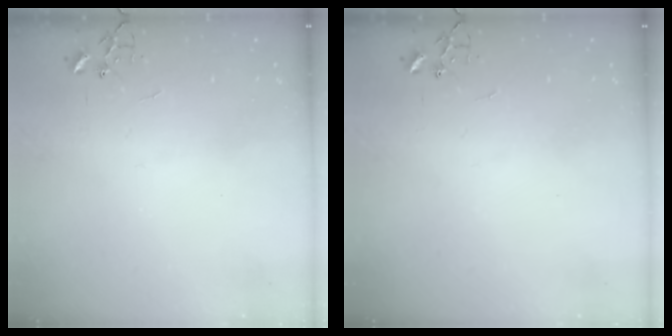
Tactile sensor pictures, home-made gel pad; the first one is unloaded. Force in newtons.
{"total": 0.0}